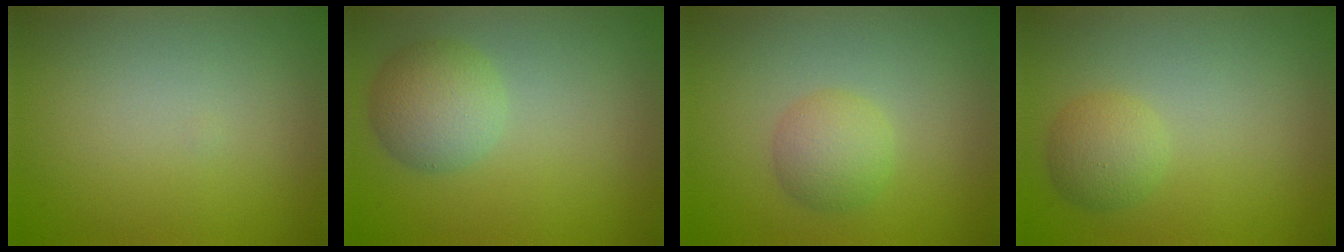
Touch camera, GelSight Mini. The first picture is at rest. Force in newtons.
{"total": 2.8, "press": 2.8, "slide": 0.3}
{"total": 2.6, "press": 2.6, "slide": 0.1}
{"total": 2.2, "press": 2.2, "slide": 0.1}